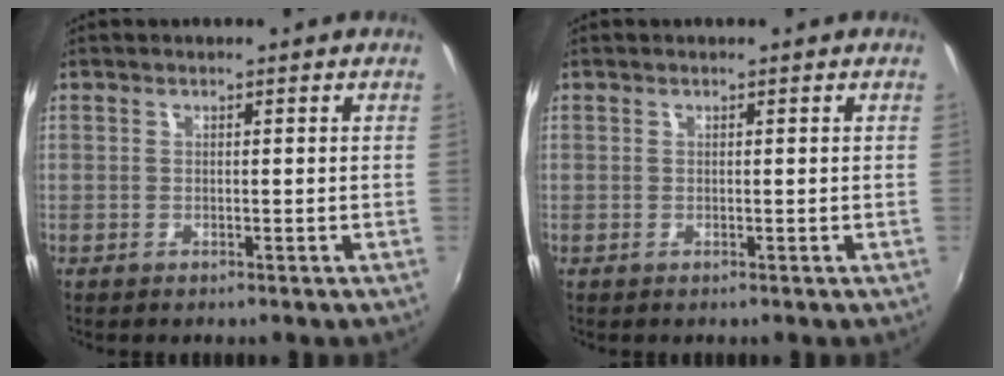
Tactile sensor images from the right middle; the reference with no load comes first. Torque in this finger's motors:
{"motor_torque": [0.00, 0.00, 0.00, 0.00]}